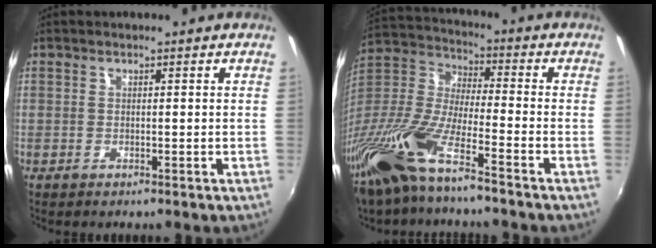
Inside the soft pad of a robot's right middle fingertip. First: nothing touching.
{"total": 18.3, "force": [-12.4, 3.2, 13.1], "torque": [-0.285, -0.027, -0.251]}